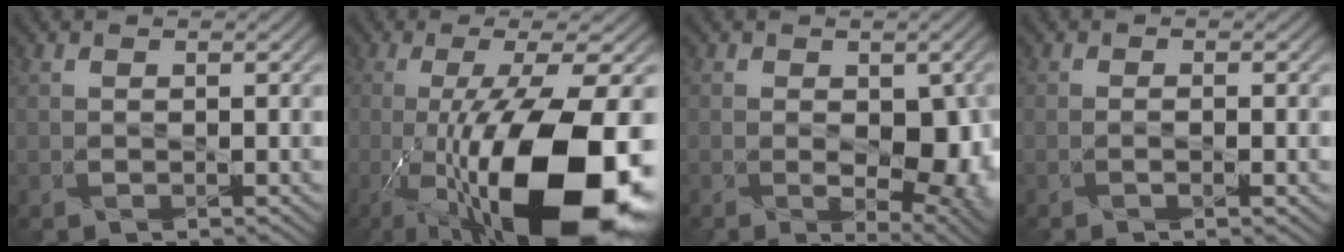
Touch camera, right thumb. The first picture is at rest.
{"total": 18.5, "force": [-6.5, 5.7, 16.3], "torque": [-0.285, -0.011, -0.108]}
{"total": 7.4, "force": [-1.2, 4.1, 6.0], "torque": [-0.084, -0.030, 0.002]}
{"total": 0.9, "force": [-0.4, 0.1, 0.8], "torque": [-0.011, -0.004, -0.011]}